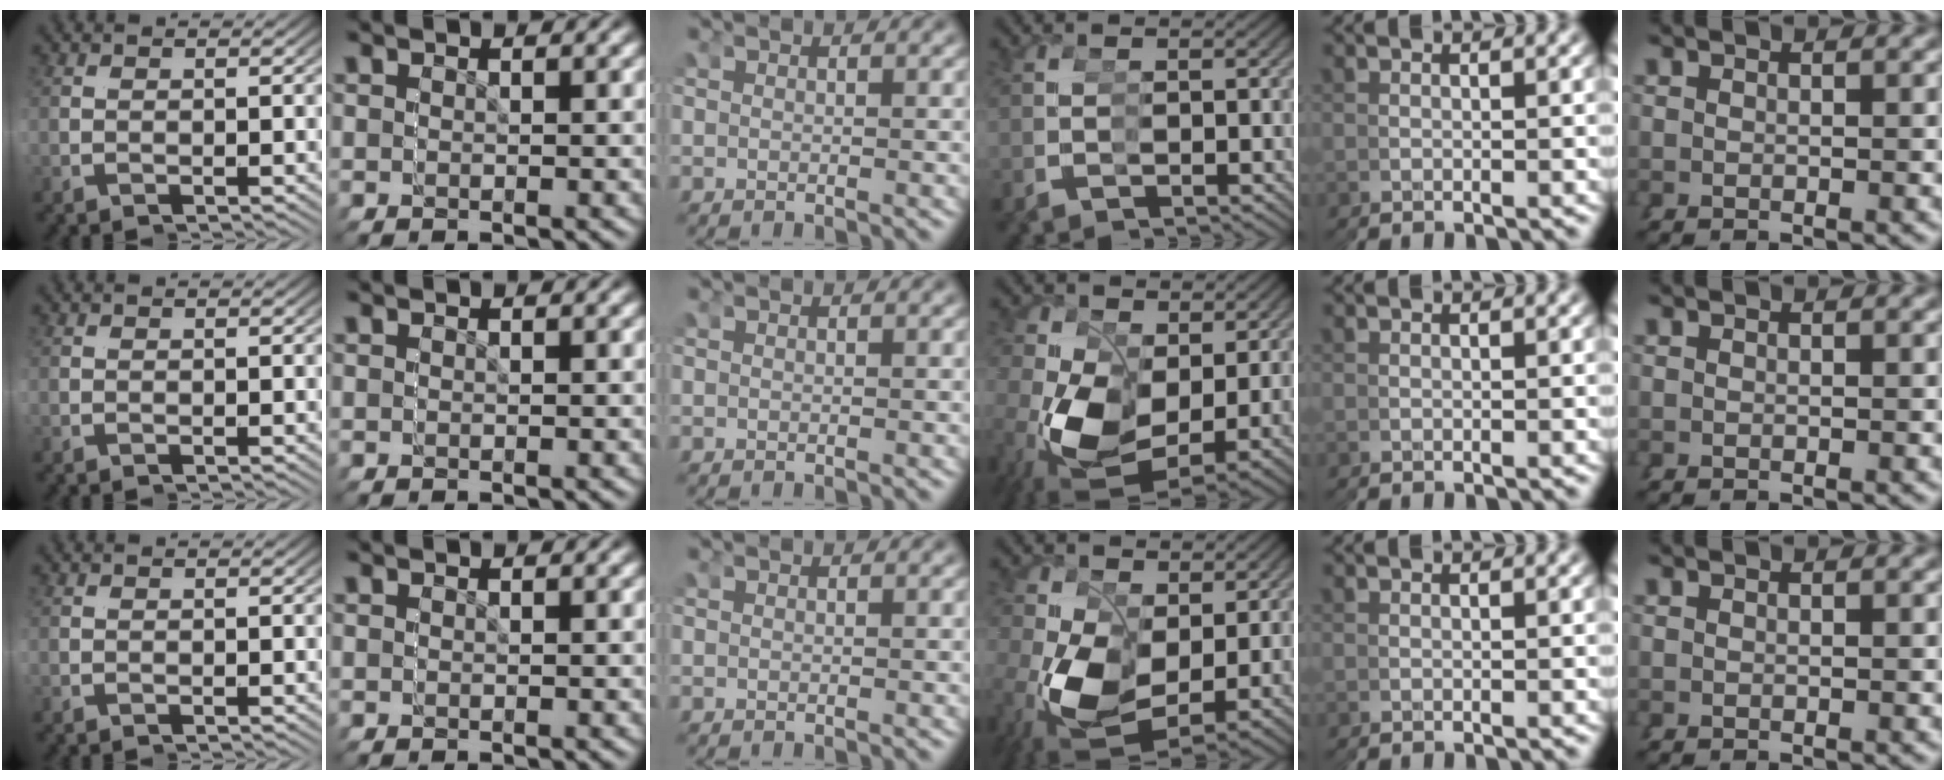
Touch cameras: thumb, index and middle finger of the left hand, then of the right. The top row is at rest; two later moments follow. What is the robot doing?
{"motion": "grasp_and_lifting", "object": "stress ball aka squeeze ball"}